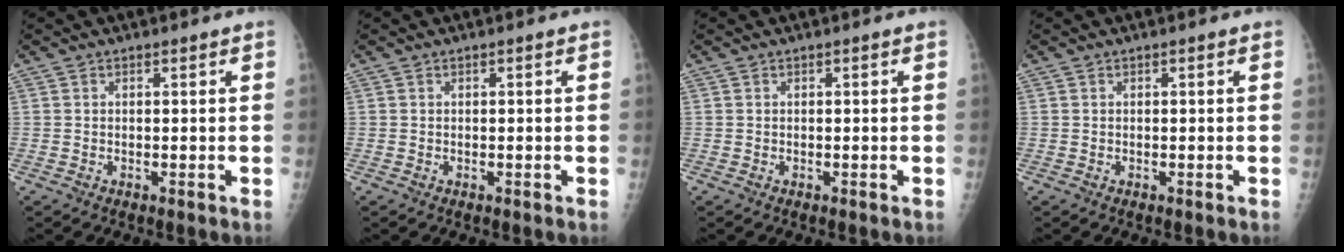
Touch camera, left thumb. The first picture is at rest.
{"total": 0.0}
{"total": 0.0}
{"total": 0.0}